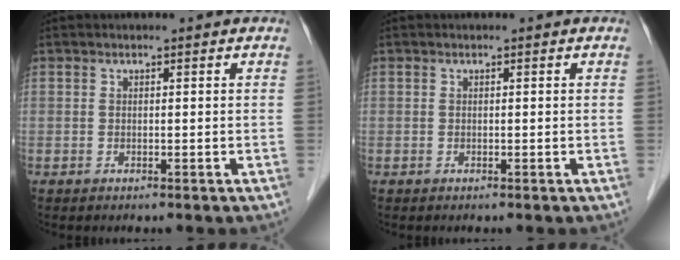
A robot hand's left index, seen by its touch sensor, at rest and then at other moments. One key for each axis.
{"total": 0.0}